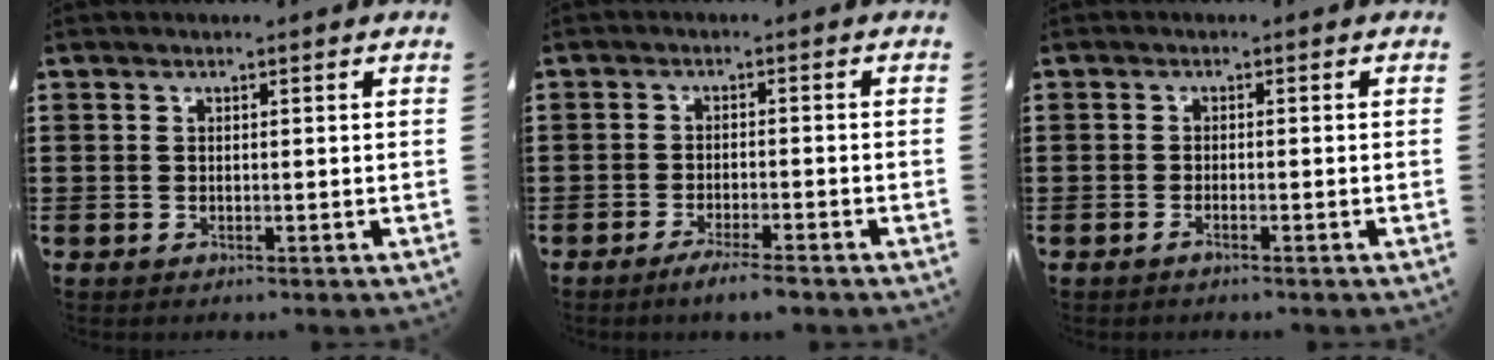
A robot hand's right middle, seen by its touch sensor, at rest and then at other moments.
{"total": 3.1, "force": [-2.5, -0.1, 1.8], "torque": [-0.028, -0.001, -0.044]}
{"total": 0.8, "force": [-0.6, 0.0, 0.6], "torque": [-0.010, -0.003, -0.011]}